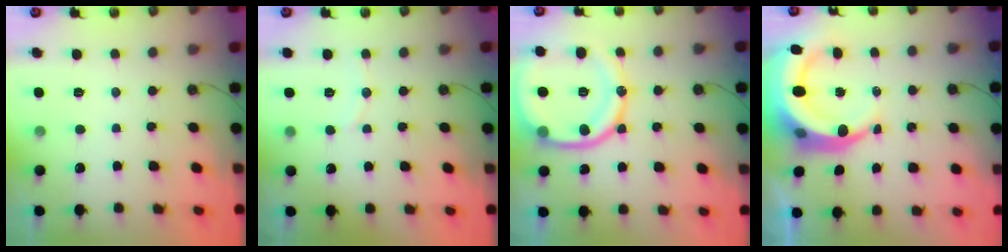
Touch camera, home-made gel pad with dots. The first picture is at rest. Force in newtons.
{"total": 4.3, "press": 4.2, "slide": 1.0}
{"total": 19.1, "press": 19.0, "slide": 2.2}
{"total": 13.6, "press": 13.4, "slide": 2.5}